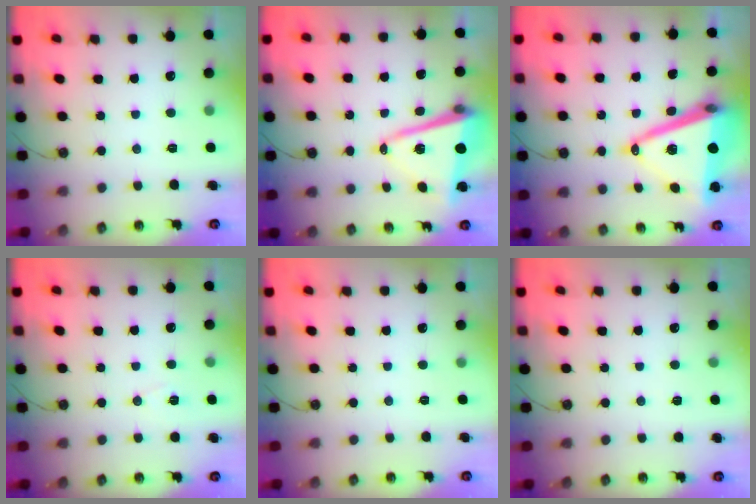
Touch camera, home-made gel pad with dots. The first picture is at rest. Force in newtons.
{"total": 11.9, "press": 11.6, "slide": 2.7}
{"total": 19.4, "press": 19.0, "slide": 3.9}
{"total": 7.6, "press": 6.3, "slide": 4.3}
{"total": 0.0}
{"total": 2.8, "press": 2.2, "slide": 1.6}